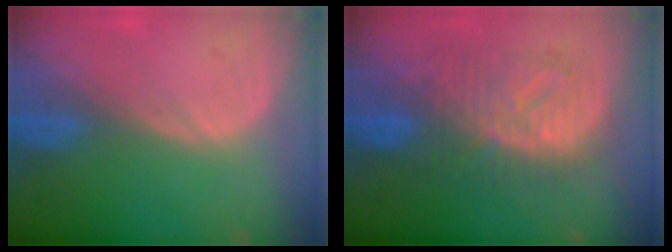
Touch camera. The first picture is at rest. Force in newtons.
{"total": 9.0, "press": 9.0, "slide": 0.3}